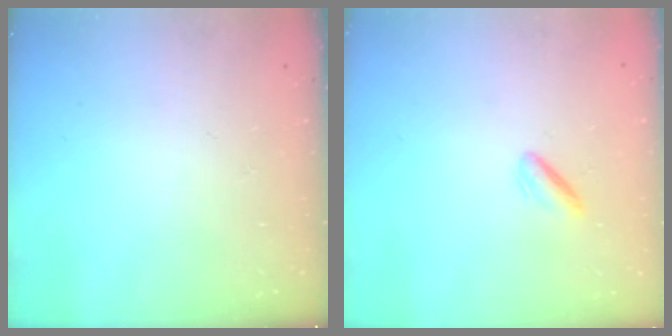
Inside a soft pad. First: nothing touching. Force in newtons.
{"total": 1.2, "press": 0.8, "slide": 0.8}